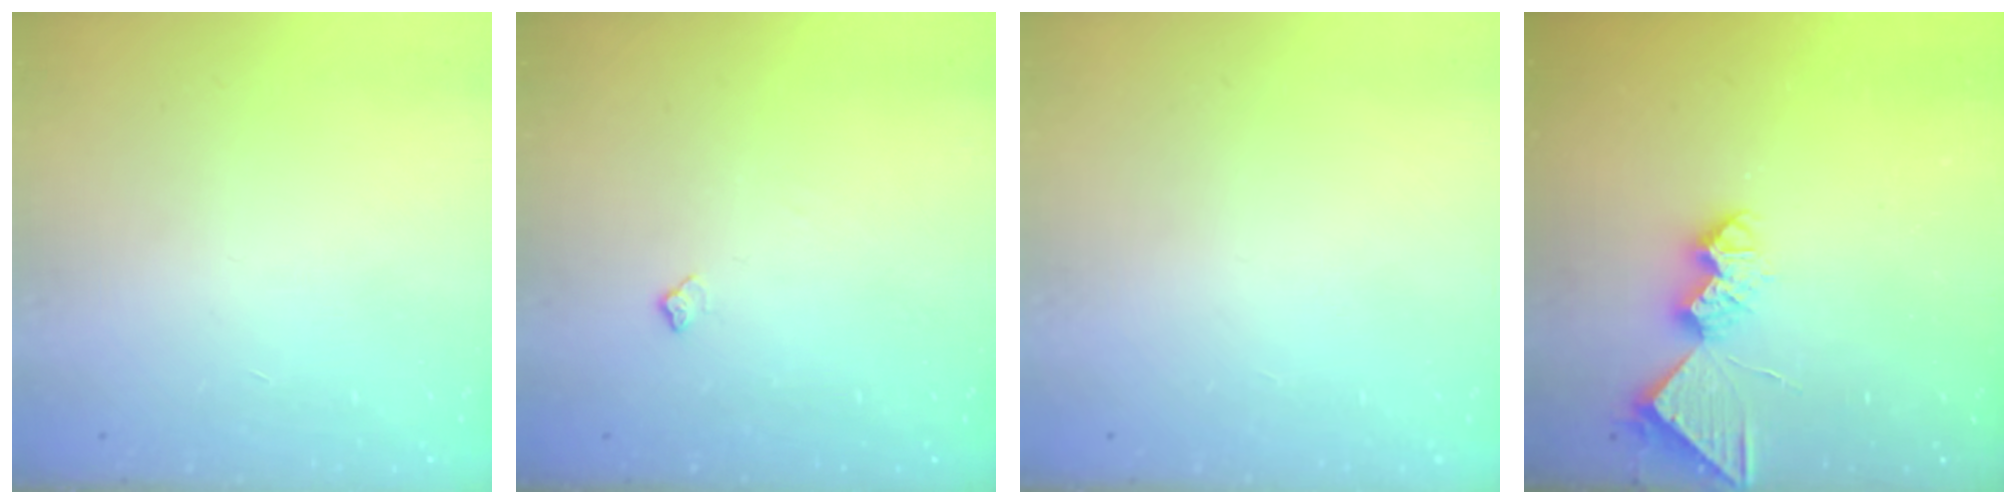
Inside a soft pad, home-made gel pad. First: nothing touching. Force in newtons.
{"total": 4.8, "press": 4.8, "slide": 0.6}
{"total": 0.0}
{"total": 9.0, "press": 9.0, "slide": 0.7}